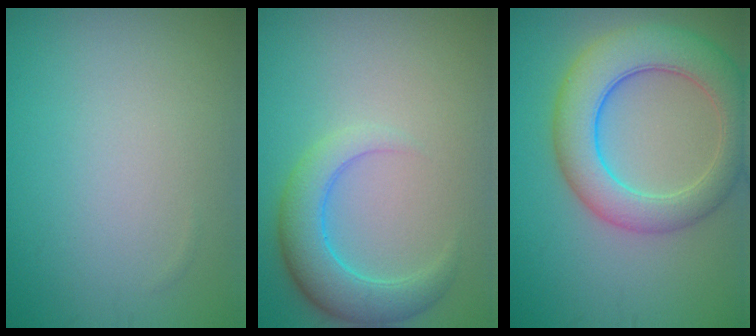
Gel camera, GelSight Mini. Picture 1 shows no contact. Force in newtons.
{"total": 4.6, "press": 4.6, "slide": 0.2}
{"total": 7.4, "press": 7.4, "slide": 0.5}